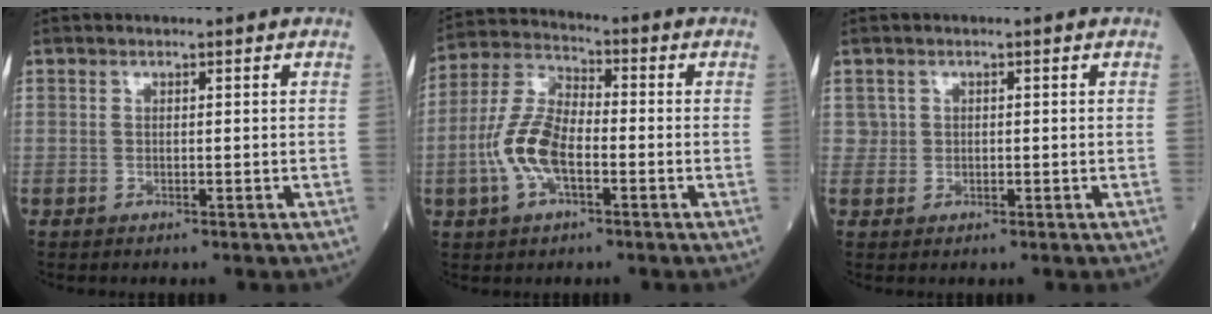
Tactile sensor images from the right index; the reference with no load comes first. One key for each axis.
{"total": 9.9, "fx": -2.6, "fy": 4.3, "fz": 8.6, "tx": -0.197, "ty": 0.014, "tz": -0.057}
{"total": 1.4, "fx": 0.3, "fy": 1.4, "fz": 0.2, "tx": 0.004, "ty": 0.004, "tz": 0.002}